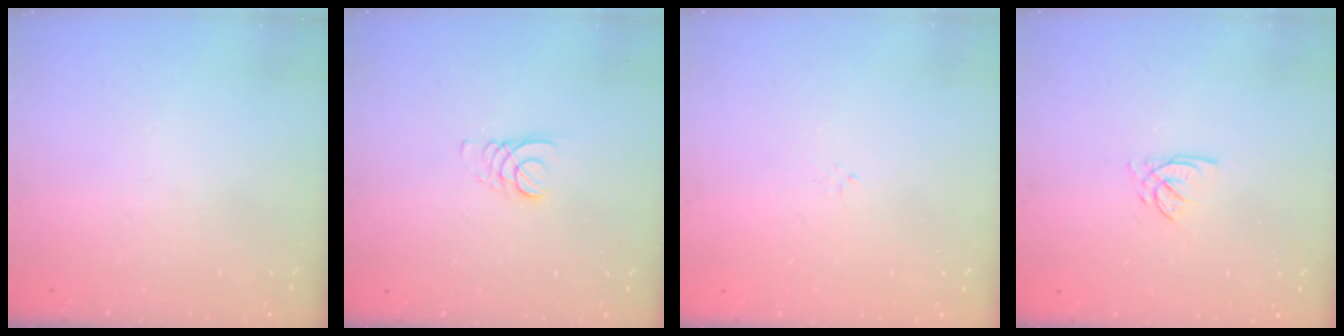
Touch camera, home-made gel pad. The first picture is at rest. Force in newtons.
{"total": 2.7, "press": 2.7, "slide": 0.3}
{"total": 0.0}
{"total": 2.5, "press": 2.5, "slide": 0.3}